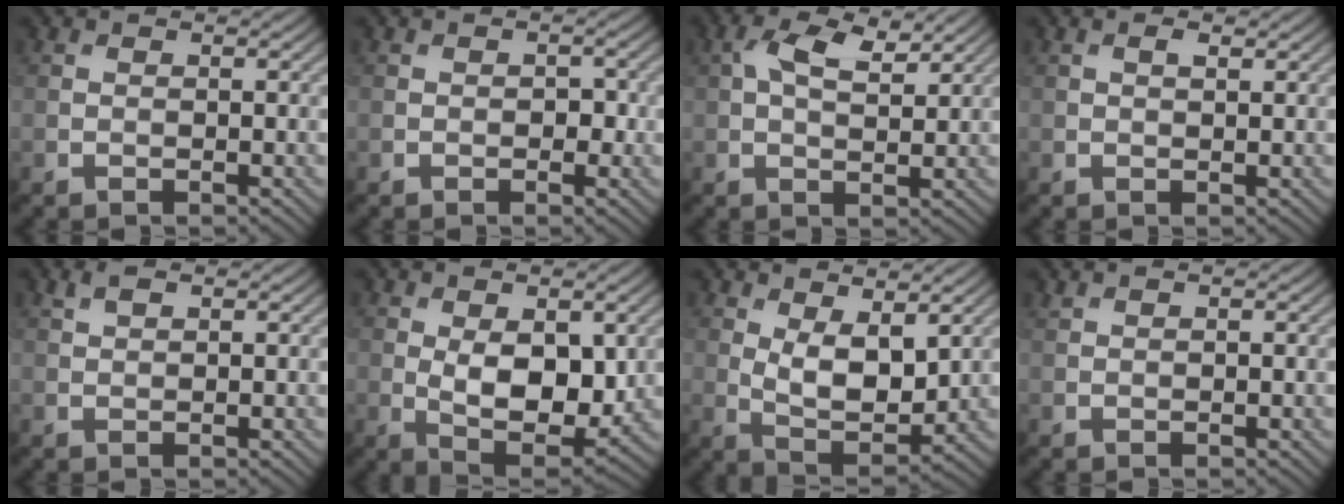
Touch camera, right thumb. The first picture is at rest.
{"total": 1.8, "force": [-0.3, 1.2, 1.3], "torque": [-0.017, -0.004, -0.004]}
{"total": 5.5, "force": [2.5, 2.4, 4.3], "torque": [-0.091, 0.005, 0.043]}
{"total": 1.3, "force": [0.6, 0.5, 1.0], "torque": [-0.022, 0.001, 0.010]}
{"total": 1.7, "force": [1.1, 0.7, 1.1], "torque": [-0.030, 0.005, 0.023]}
{"total": 8.1, "force": [0.6, 4.3, 6.8], "torque": [-0.130, -0.018, 0.022]}
{"total": 6.9, "force": [2.3, 3.4, 5.6], "torque": [-0.118, -0.011, 0.043]}
{"total": 0.6, "force": [0.6, 0.0, 0.2], "torque": [-0.007, 0.004, 0.012]}